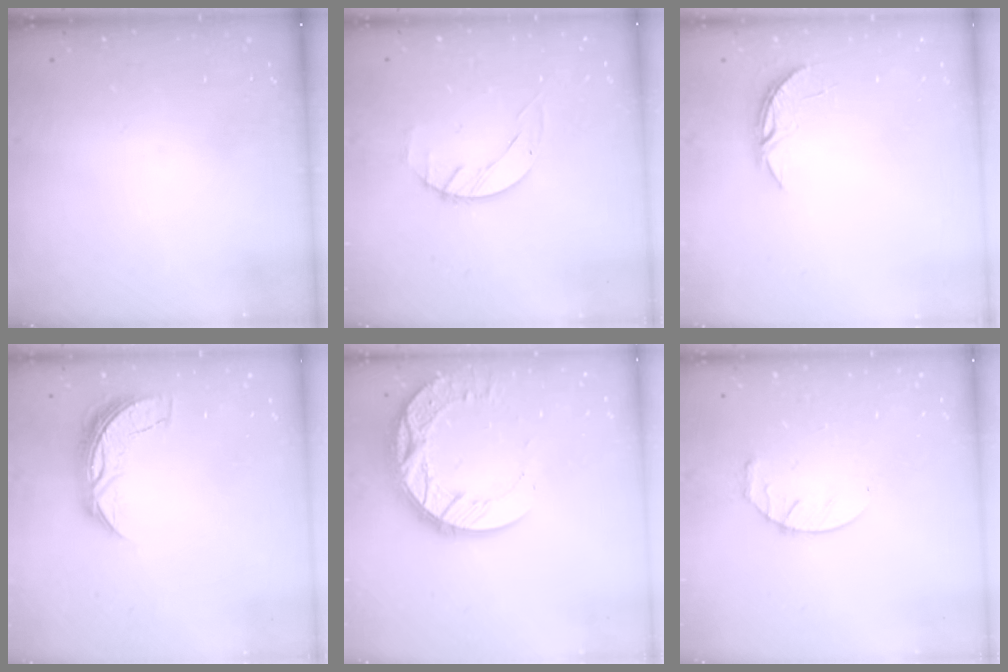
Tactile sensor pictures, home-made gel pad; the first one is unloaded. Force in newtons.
{"total": 2.0, "press": 2.0, "slide": 0.3}
{"total": 4.2, "press": 4.2, "slide": 0.3}
{"total": 7.1, "press": 7.1, "slide": 0.4}
{"total": 14.6, "press": 14.5, "slide": 1.1}
{"total": 6.8, "press": 6.8, "slide": 0.8}